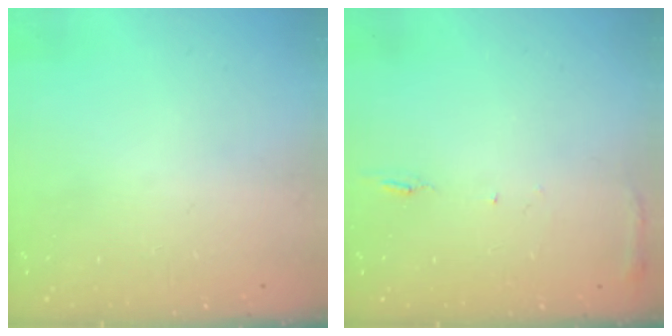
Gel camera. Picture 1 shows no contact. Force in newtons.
{"total": 5.7, "press": 5.7, "slide": 0.6}